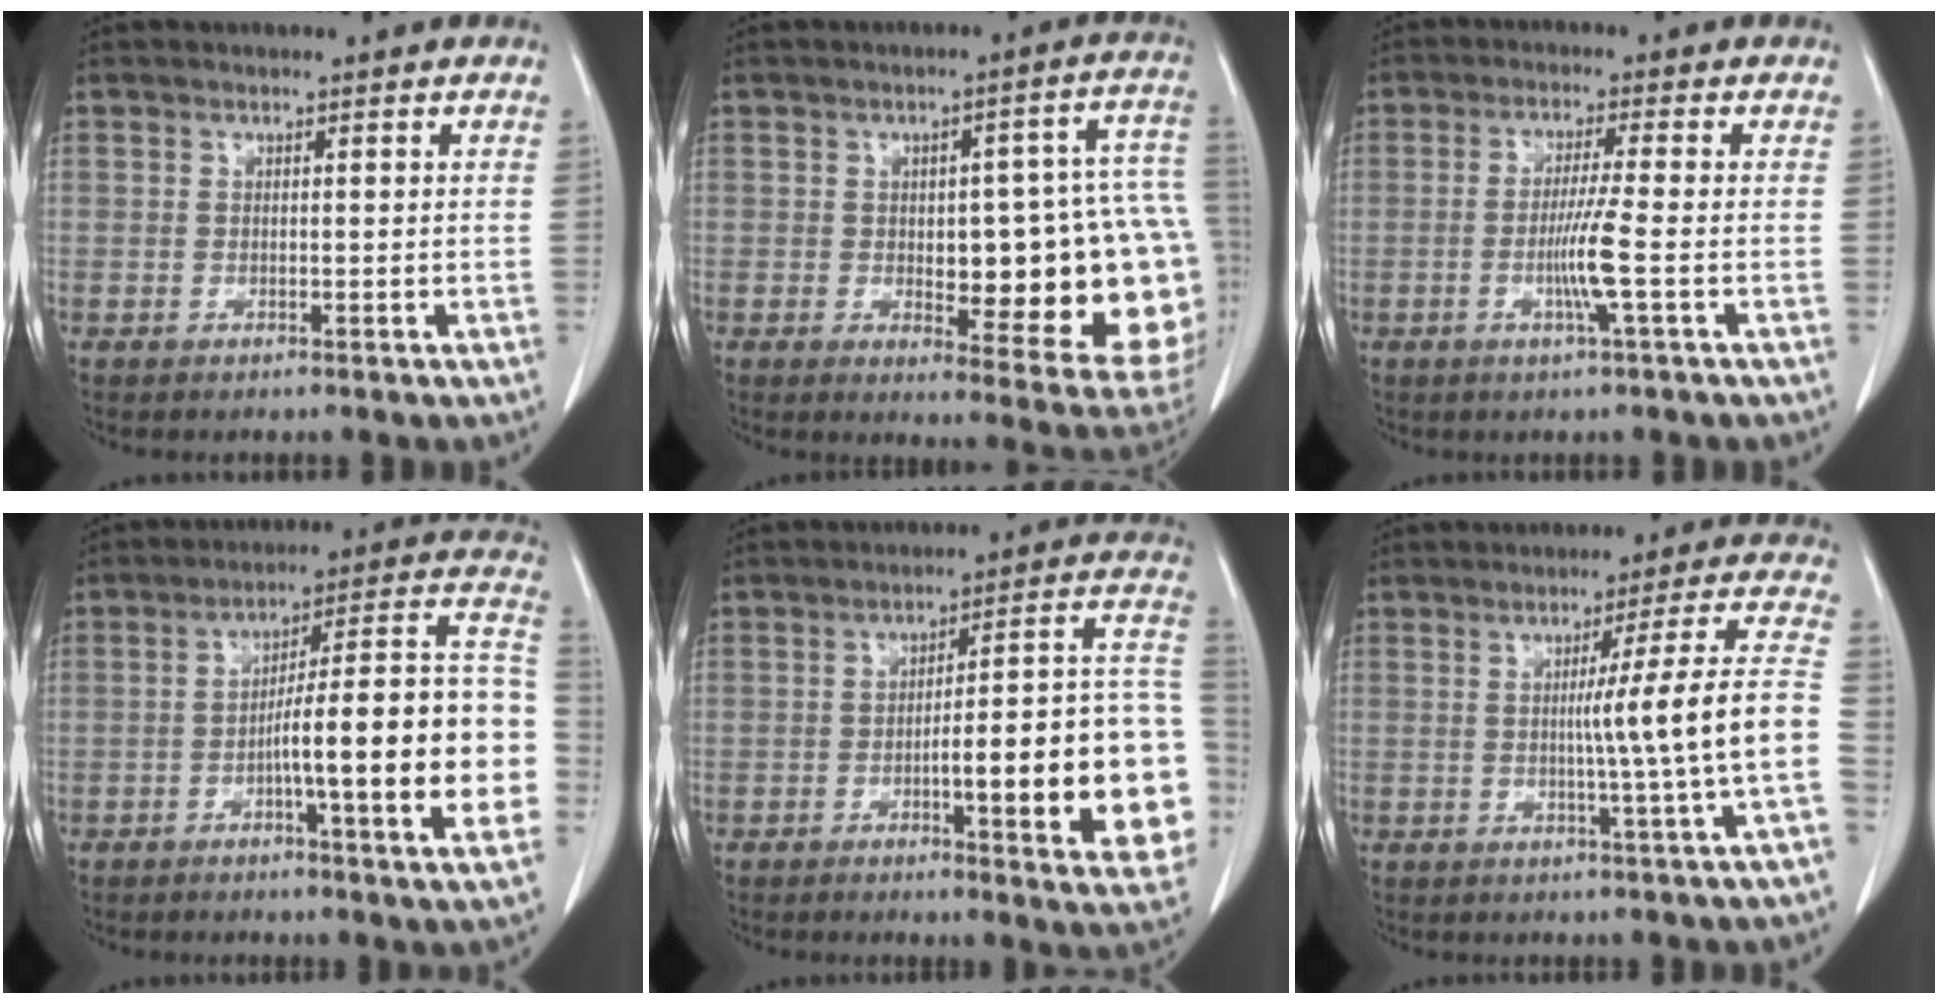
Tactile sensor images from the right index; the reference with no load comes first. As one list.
[{"total": 22.1, "force": [-1.8, 6.0, 21.2], "torque": [-0.182, 0.026, 0.001]}, {"total": 5.6, "force": [-1.5, -1.0, 5.3], "torque": [-0.102, -0.010, -0.030]}, {"total": 20.1, "force": [-4.4, 1.4, 19.5], "torque": [-0.207, 0.030, -0.060]}, {"total": 19.8, "force": [-4.5, 3.0, 19.0], "torque": [-0.153, 0.031, -0.047]}, {"total": 11.1, "force": [-1.5, -2.6, 10.7], "torque": [-0.150, -0.001, -0.018]}]